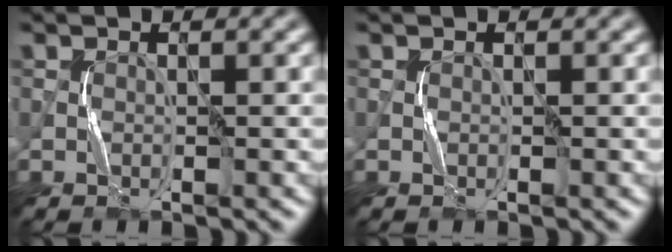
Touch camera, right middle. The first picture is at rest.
{"total": 0.0}